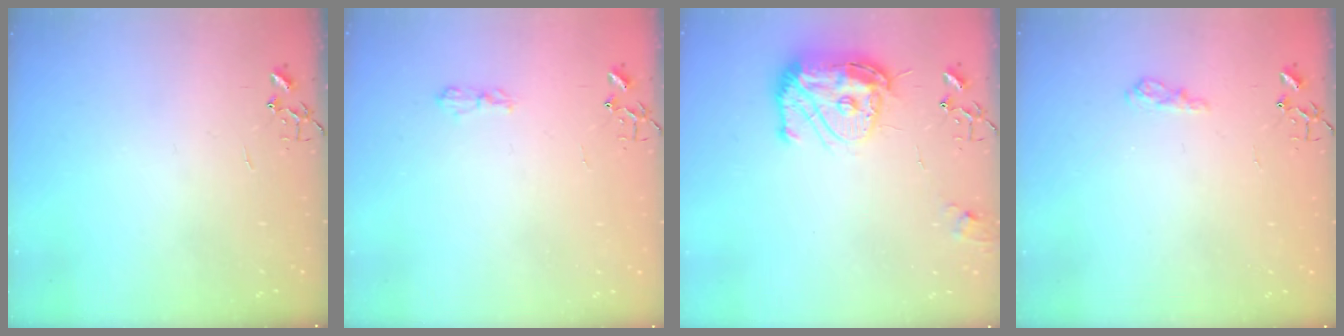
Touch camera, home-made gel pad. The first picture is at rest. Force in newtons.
{"total": 5.4, "press": 5.4, "slide": 0.7}
{"total": 16.6, "press": 16.5, "slide": 1.6}
{"total": 9.8, "press": 9.7, "slide": 1.0}